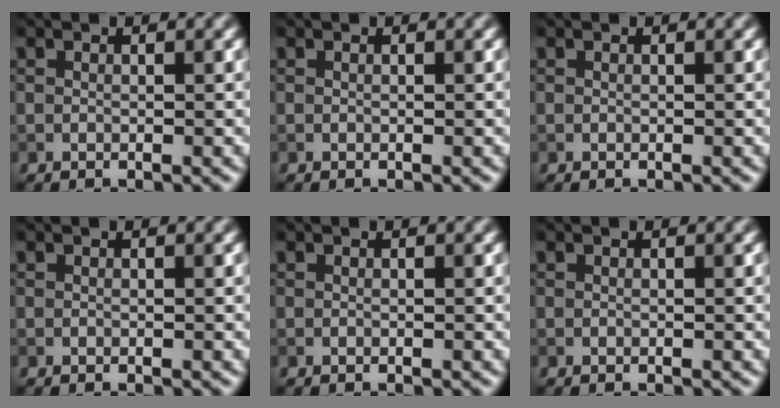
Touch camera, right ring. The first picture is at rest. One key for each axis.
{"total": 0.0}
{"total": 0.0}
{"total": 0.0}
{"total": 0.0}
{"total": 0.0}